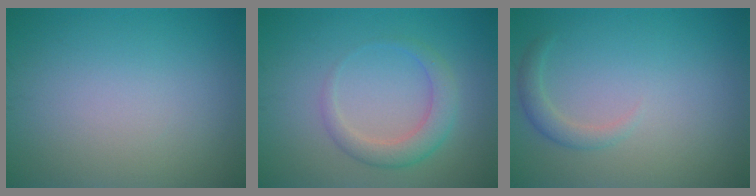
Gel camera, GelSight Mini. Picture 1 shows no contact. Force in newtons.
{"total": 3.0, "press": 3.0, "slide": 0.1}
{"total": 1.5, "press": 1.5, "slide": 0.1}